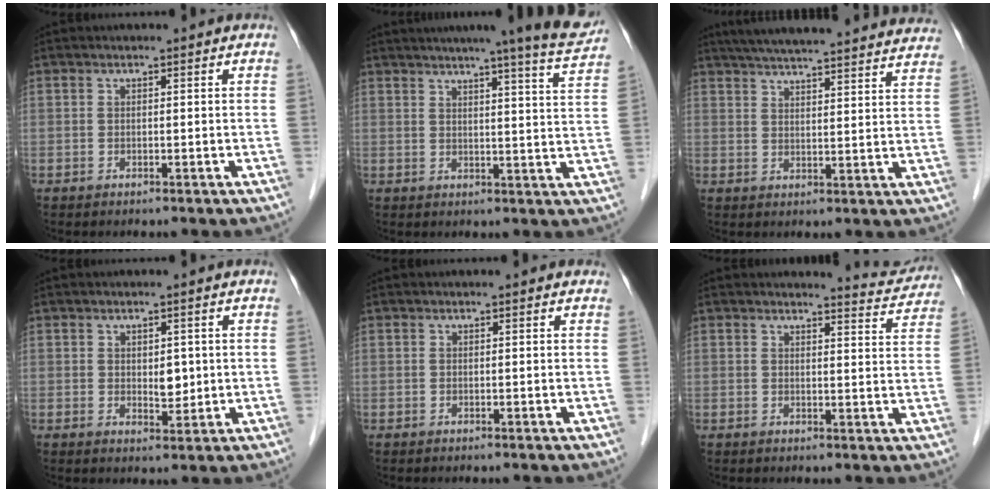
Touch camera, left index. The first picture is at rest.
{"total": 13.9, "force": [12.2, -1.1, 6.6], "torque": [-0.095, -0.040, 0.133]}
{"total": 28.5, "force": [26.2, 2.5, 10.9], "torque": [-0.179, -0.021, 0.325]}
{"total": 2.8, "force": [0.4, 1.7, 2.2], "torque": [-0.031, -0.004, 0.011]}
{"total": 0.7, "force": [0.6, 0.2, 0.4], "torque": [-0.011, 0.007, 0.005]}
{"total": 5.2, "force": [5.2, 0.3, -0.2], "torque": [-0.001, -0.026, 0.047]}